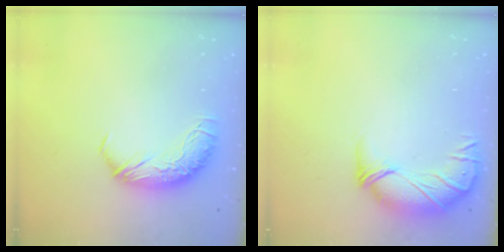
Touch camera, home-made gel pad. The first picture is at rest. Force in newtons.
{"total": 3.5, "press": 2.6, "slide": 2.4}